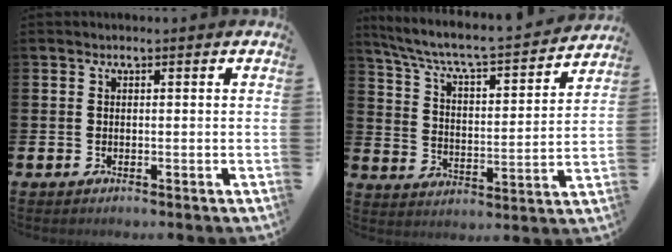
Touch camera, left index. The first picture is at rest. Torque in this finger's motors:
{"motor_torque": [1.07, -1.07, 0.12, 0.17]}